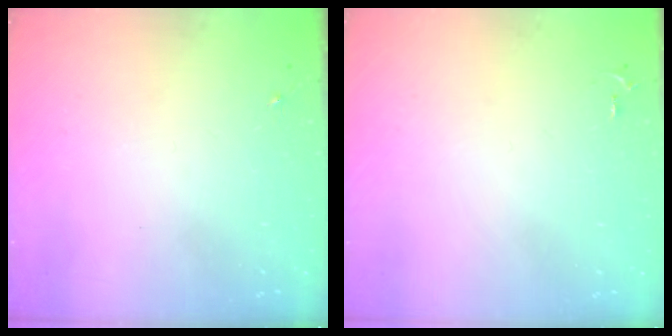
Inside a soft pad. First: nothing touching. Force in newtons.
{"total": 2.6, "press": 2.6, "slide": 0.4}